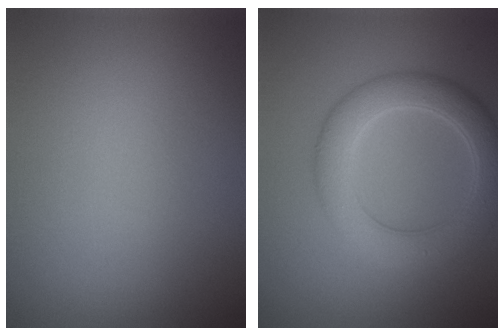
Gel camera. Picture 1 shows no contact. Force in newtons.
{"total": 5.4, "press": 5.4, "slide": 0.1}